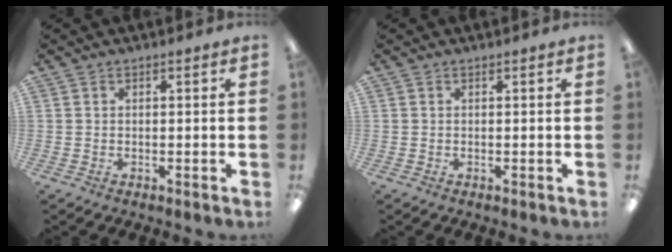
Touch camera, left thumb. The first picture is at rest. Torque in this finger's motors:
{"motor_torque": [0.00, 0.00, -0.16, 0.14, 0.00]}